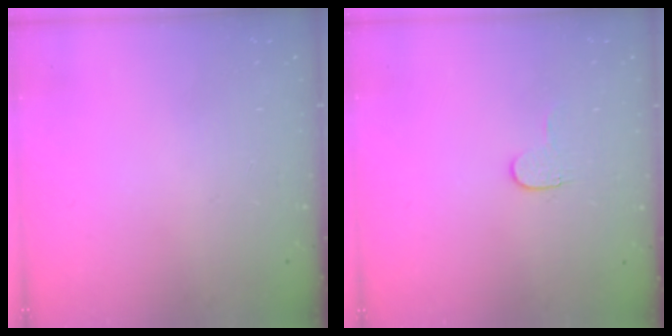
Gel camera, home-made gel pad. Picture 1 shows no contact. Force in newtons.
{"total": 3.6, "press": 3.6, "slide": 0.3}